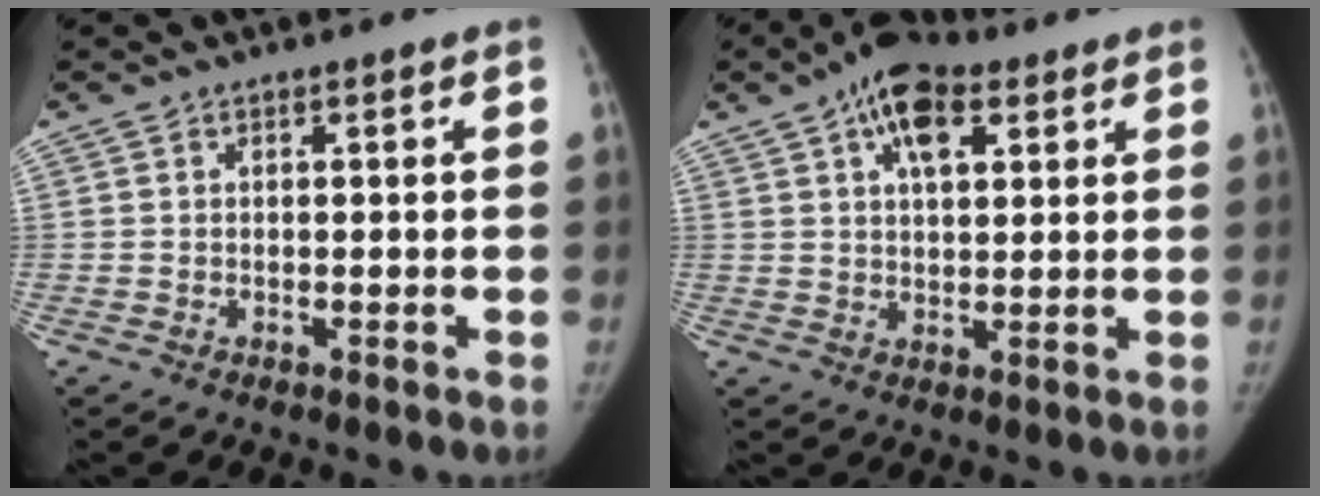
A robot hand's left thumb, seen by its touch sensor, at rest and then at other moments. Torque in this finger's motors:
{"motor_torque": [0.54, 0.44, 0.79, -1.10, 0.27]}